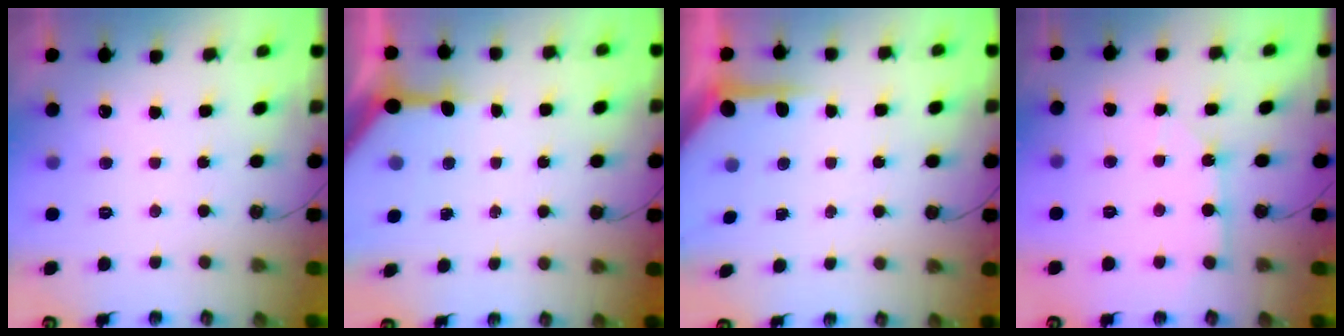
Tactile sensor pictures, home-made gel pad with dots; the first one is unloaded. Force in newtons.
{"total": 6.6, "press": 6.6, "slide": 0.6}
{"total": 4.6, "press": 4.6, "slide": 0.3}
{"total": 4.8, "press": 4.8, "slide": 0.5}